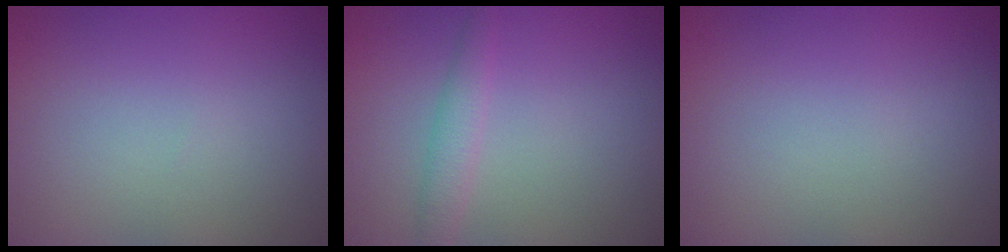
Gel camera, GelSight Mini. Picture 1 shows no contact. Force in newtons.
{"total": 1.9, "press": 1.9, "slide": 0.1}
{"total": 0.0}